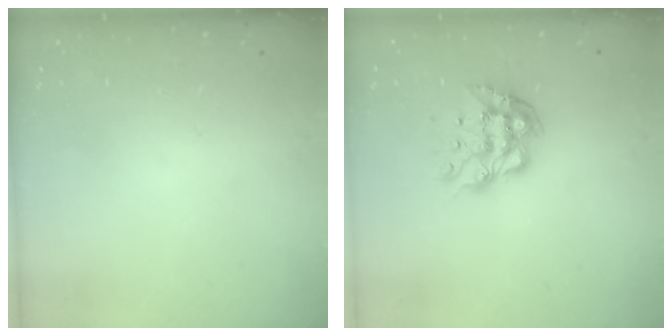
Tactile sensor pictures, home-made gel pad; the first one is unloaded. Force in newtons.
{"total": 10.9, "press": 10.8, "slide": 0.9}